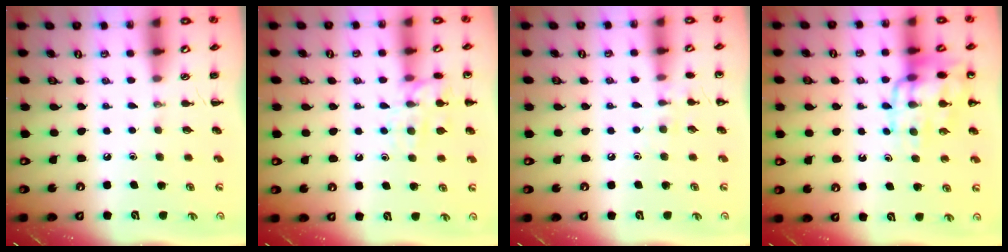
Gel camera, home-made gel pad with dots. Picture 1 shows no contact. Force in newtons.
{"total": 12.4, "press": 12.4, "slide": 0.8}
{"total": 6.9, "press": 6.6, "slide": 1.9}
{"total": 14.5, "press": 14.3, "slide": 2.4}